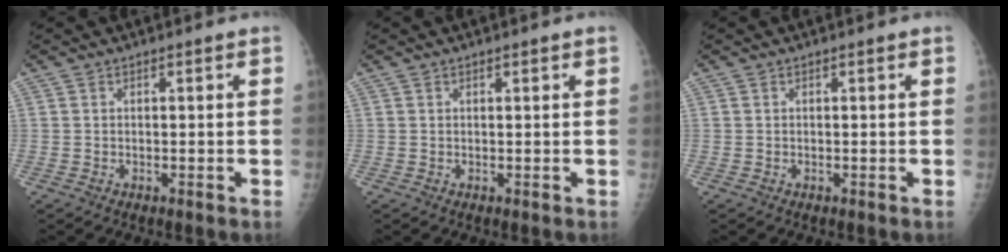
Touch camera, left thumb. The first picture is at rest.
{"total": 0.8, "force": [0.6, 0.3, 0.6], "torque": [-0.008, -0.001, 0.008]}
{"total": 0.0}